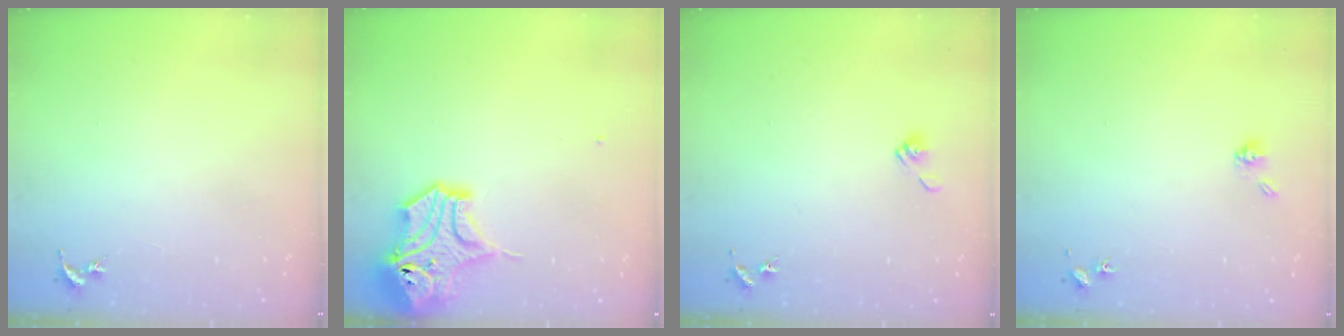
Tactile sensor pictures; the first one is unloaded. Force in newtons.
{"total": 14.8, "press": 14.7, "slide": 2.2}
{"total": 5.4, "press": 4.9, "slide": 2.3}
{"total": 5.0, "press": 4.6, "slide": 1.7}